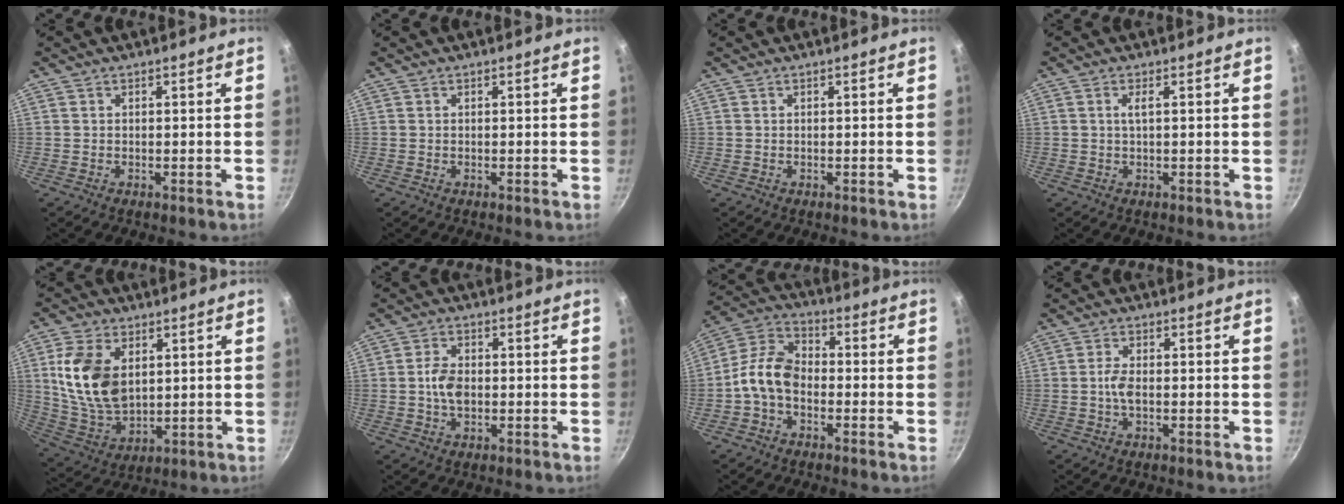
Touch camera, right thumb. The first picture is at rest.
{"total": 0.0}
{"total": 0.0}
{"total": 1.5, "force": [0.3, 0.2, 1.5], "torque": [-0.032, 0.001, 0.006]}
{"total": 15.0, "force": [3.4, 9.6, 11.0], "torque": [-0.195, -0.022, 0.077]}
{"total": 5.2, "force": [-0.3, 3.3, 4.0], "torque": [-0.068, 0.008, -0.009]}
{"total": 9.5, "force": [-2.4, 6.4, 6.5], "torque": [-0.109, 0.040, -0.066]}
{"total": 3.2, "force": [-0.4, 1.5, 2.9], "torque": [-0.061, 0.006, -0.012]}